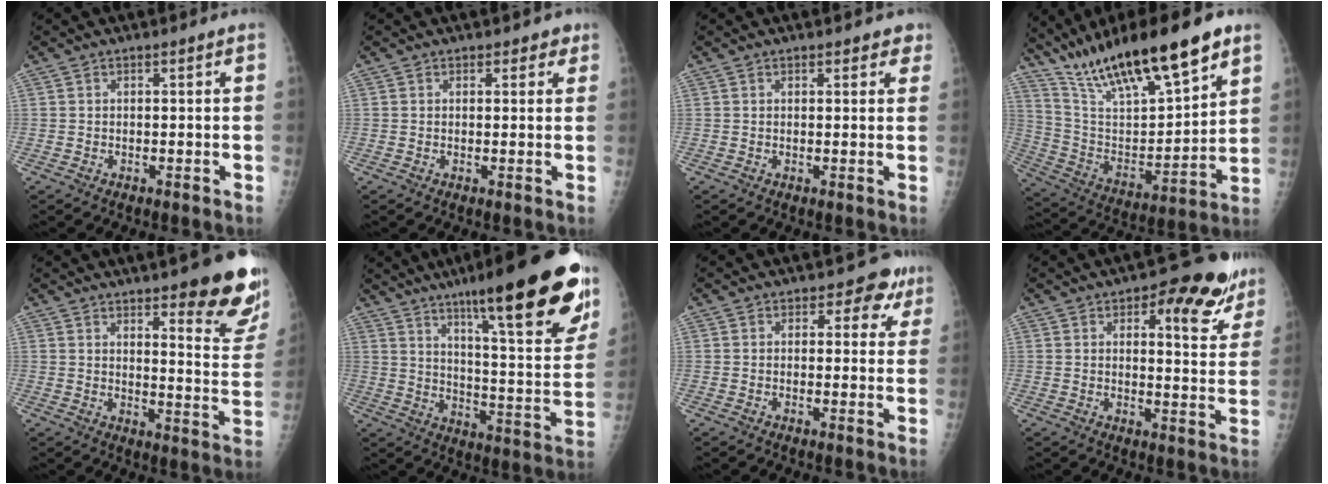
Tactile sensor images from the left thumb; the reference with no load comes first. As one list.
[{"total": 2.1, "force": [1.3, 1.4, 0.8], "torque": [0.014, -0.004, 0.010]}, {"total": 2.5, "force": [1.7, 1.4, 1.1], "torque": [0.014, -0.005, 0.015]}, {"total": 24.8, "force": [16.9, 6.5, 17.0], "torque": [-0.272, -0.046, 0.302]}, {"total": 17.1, "force": [11.0, 4.0, 12.4], "torque": [-0.120, -0.072, 0.138]}, {"total": 27.0, "force": [16.5, 4.7, 20.9], "torque": [-0.277, -0.059, 0.245]}, {"total": 5.3, "force": [3.0, 3.7, 2.4], "torque": [0.013, -0.008, 0.027]}, {"total": 12.6, "force": [7.4, 5.5, 8.6], "torque": [-0.055, -0.032, 0.092]}]